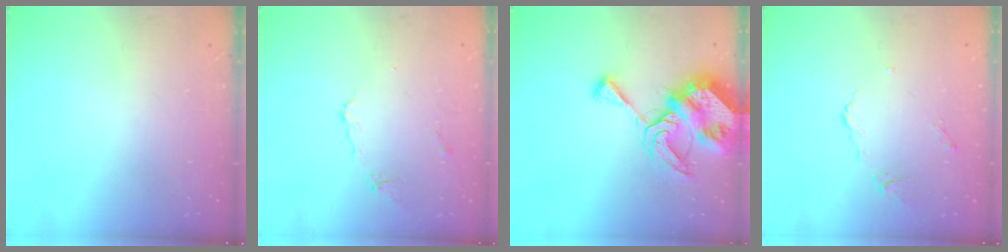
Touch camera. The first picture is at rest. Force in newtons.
{"total": 4.7, "press": 4.7, "slide": 0.4}
{"total": 14.1, "press": 14.0, "slide": 1.5}
{"total": 4.3, "press": 4.3, "slide": 0.4}